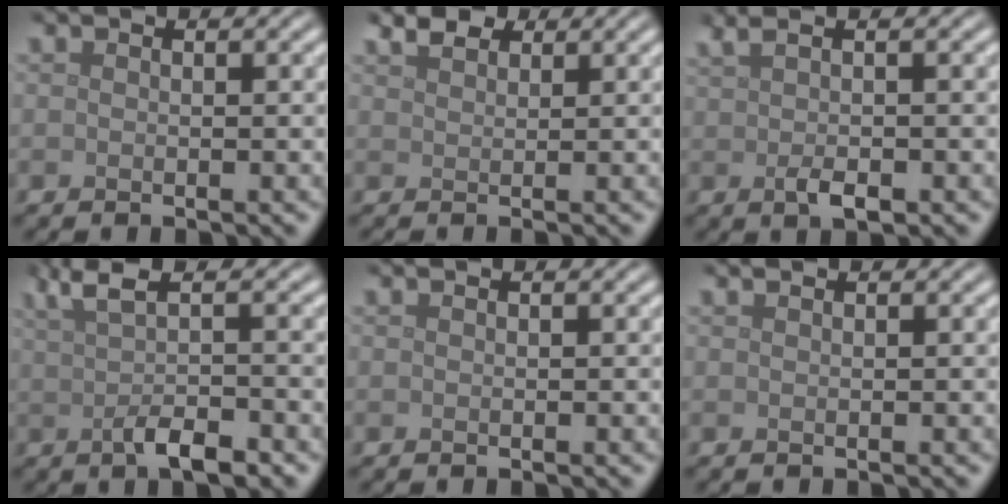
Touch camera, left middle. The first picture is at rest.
{"total": 1.6, "force": [1.3, 0.6, 0.7], "torque": [-0.015, 0.003, 0.025]}
{"total": 3.2, "force": [0.5, 1.0, 3.0], "torque": [-0.055, 0.005, 0.011]}
{"total": 4.6, "force": [0.1, 1.3, 4.4], "torque": [-0.077, 0.003, 0.003]}
{"total": 0.0}
{"total": 0.6, "force": [0.5, 0.2, 0.2], "torque": [-0.001, 0.004, 0.005]}